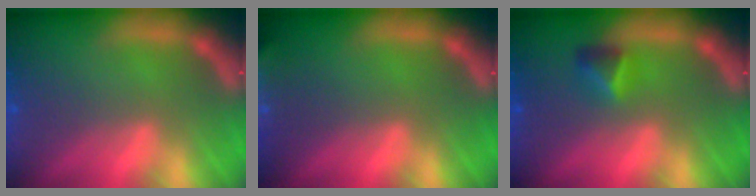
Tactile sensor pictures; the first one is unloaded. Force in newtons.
{"total": 9.0}
{"total": 1.9}